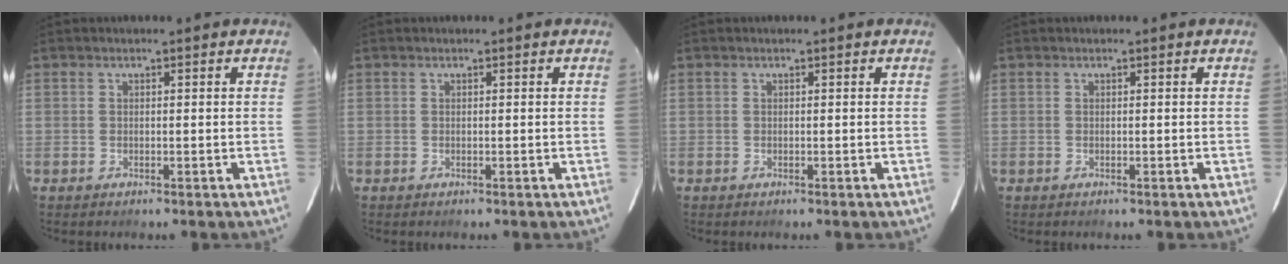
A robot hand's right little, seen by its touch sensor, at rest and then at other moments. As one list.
[{"total": 0.0}, {"total": 0.0}, {"total": 0.0}]